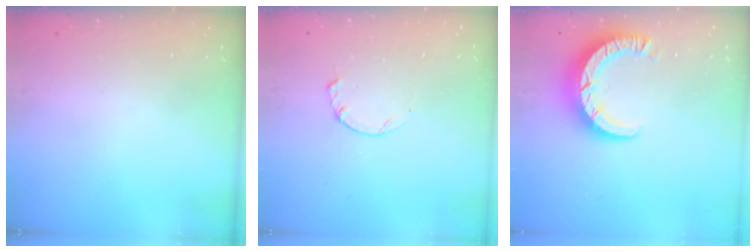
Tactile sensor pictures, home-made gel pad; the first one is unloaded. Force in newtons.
{"total": 0.5, "press": 0.4, "slide": 0.3}
{"total": 9.0, "press": 9.0, "slide": 1.0}